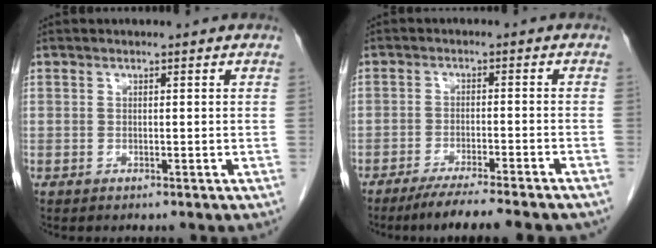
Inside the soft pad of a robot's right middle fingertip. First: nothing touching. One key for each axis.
{"total": 11.2, "fx": -9.5, "fy": 0.2, "fz": 5.8, "tx": -0.069, "ty": -0.023, "tz": -0.140}